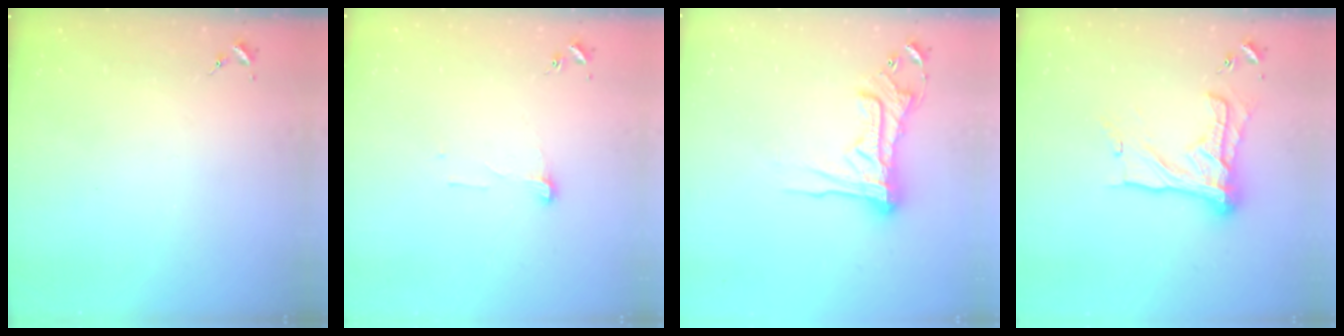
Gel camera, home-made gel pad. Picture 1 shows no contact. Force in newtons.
{"total": 5.6, "press": 5.5, "slide": 0.5}
{"total": 16.6, "press": 16.5, "slide": 1.7}
{"total": 19.9, "press": 19.8, "slide": 1.8}